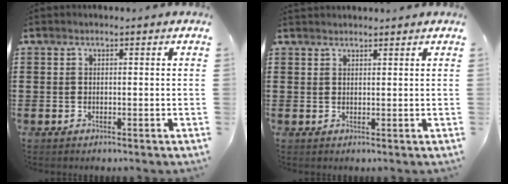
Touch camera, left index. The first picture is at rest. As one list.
[{"total": 1.3, "force": [1.2, 0.2, 0.1], "torque": [-0.004, 0.000, 0.024]}]